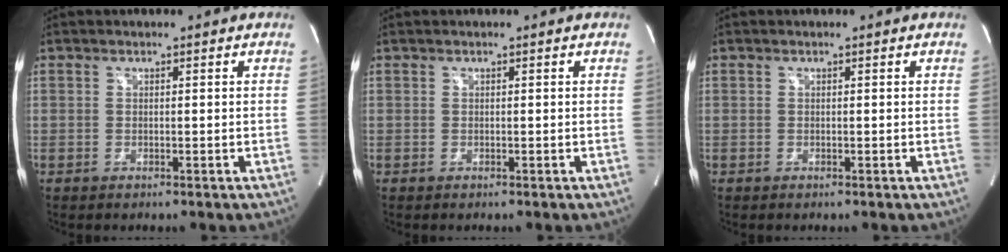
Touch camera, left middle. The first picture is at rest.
{"total": 0.0}
{"total": 0.0}